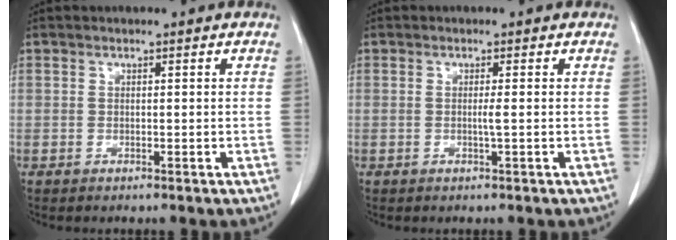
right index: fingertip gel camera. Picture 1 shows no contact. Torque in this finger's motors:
{"motor_torque": [0.37, 0.35, 0.28, 0.09]}